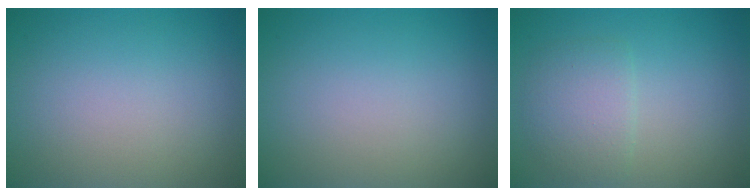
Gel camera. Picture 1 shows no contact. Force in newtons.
{"total": 0.0}
{"total": 2.9, "press": 2.9, "slide": 0.1}